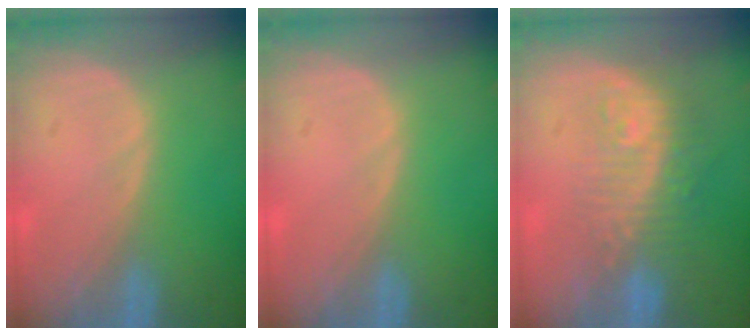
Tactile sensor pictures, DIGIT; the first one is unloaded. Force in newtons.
{"total": 0.0}
{"total": 9.7, "press": 8.1, "slide": 5.3}